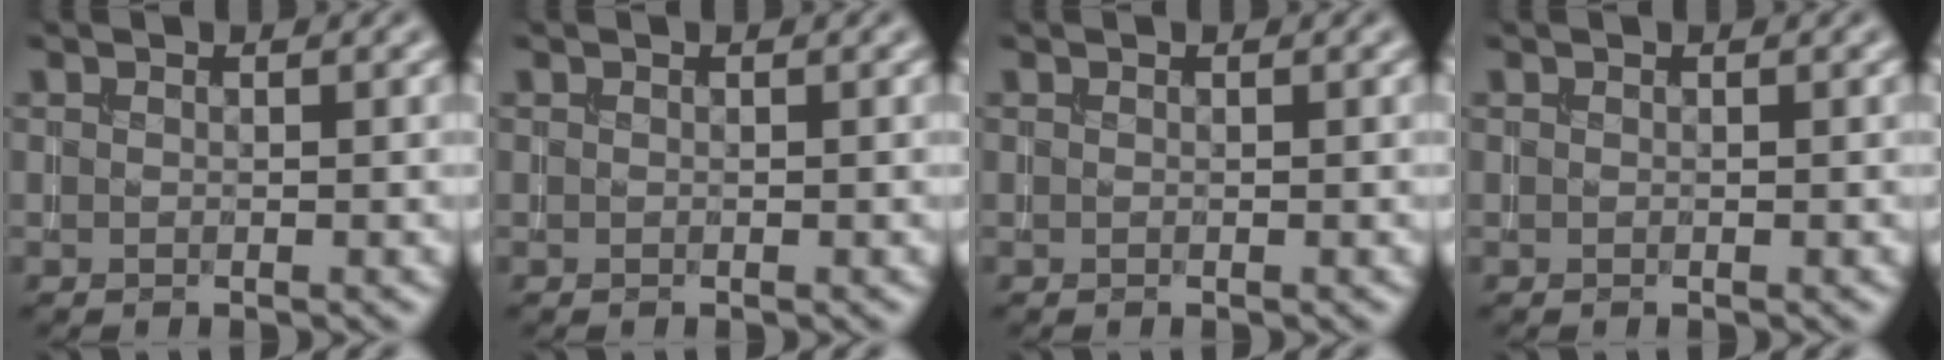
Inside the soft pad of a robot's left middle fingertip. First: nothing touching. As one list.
[{"total": 0.0}, {"total": 0.0}, {"total": 0.0}]